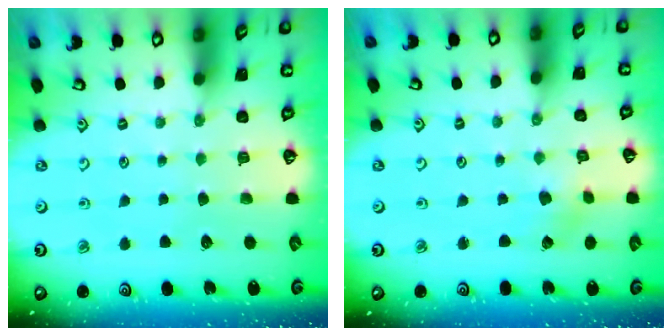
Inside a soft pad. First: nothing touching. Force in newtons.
{"total": 1.9, "press": 1.9, "slide": 0.2}